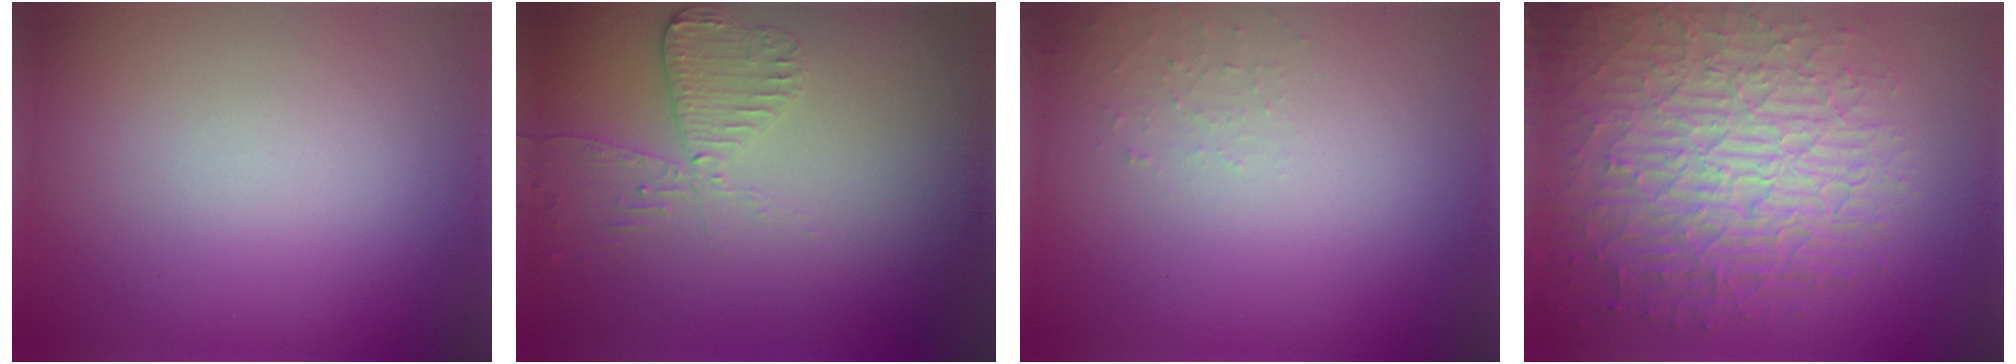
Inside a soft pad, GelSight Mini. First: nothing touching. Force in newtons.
{"total": 2.5, "press": 2.3, "slide": 1.0}
{"total": 1.1, "press": 1.0, "slide": 0.2}
{"total": 9.0, "press": 6.2, "slide": 6.5}